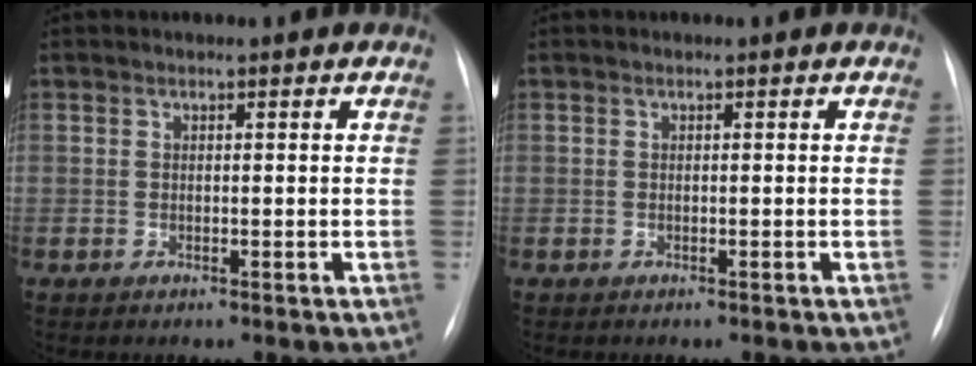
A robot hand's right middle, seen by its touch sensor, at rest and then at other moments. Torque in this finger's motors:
{"motor_torque": [-0.29, -0.02, -0.05, 0.03]}